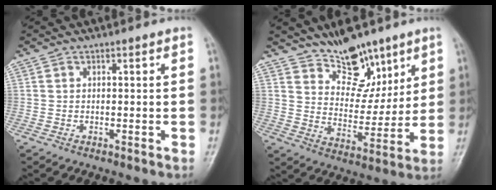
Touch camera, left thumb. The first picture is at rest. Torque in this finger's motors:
{"motor_torque": [0.28, 0.23, -0.09, -0.26, 0.08]}